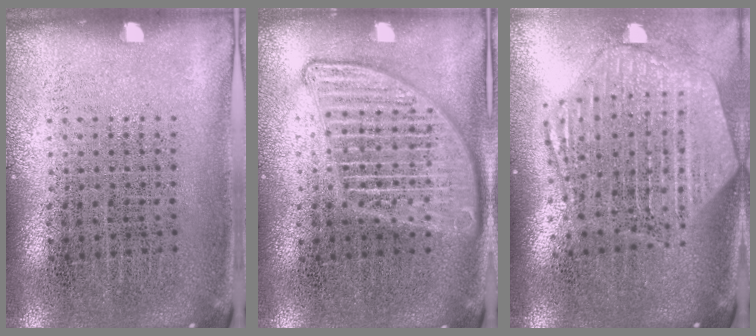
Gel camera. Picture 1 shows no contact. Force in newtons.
{"total": 3.0, "press": 3.0, "slide": 0.3}
{"total": 2.7, "press": 2.2, "slide": 1.6}